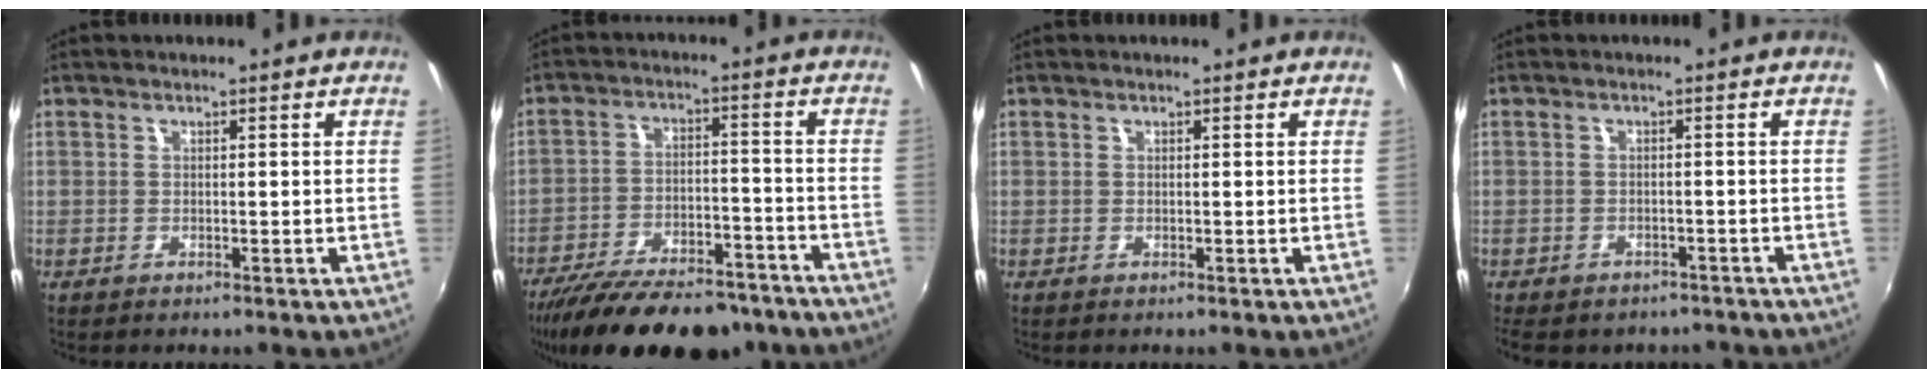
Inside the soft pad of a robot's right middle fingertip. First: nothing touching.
{"total": 22.3, "force": [-18.4, 7.2, 10.4], "torque": [-0.201, -0.020, -0.261]}
{"total": 0.0}
{"total": 8.6, "force": [-6.9, 3.9, 3.2], "torque": [-0.076, -0.018, -0.089]}